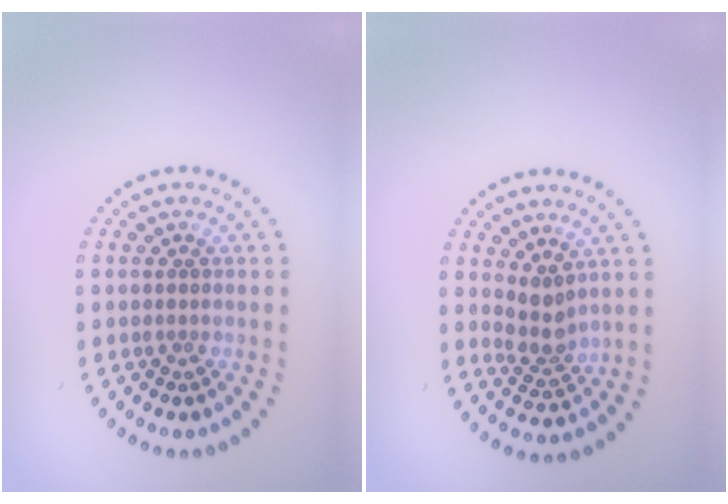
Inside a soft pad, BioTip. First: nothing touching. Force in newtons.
{"total": 2.4, "press": 1.8, "slide": 1.5}